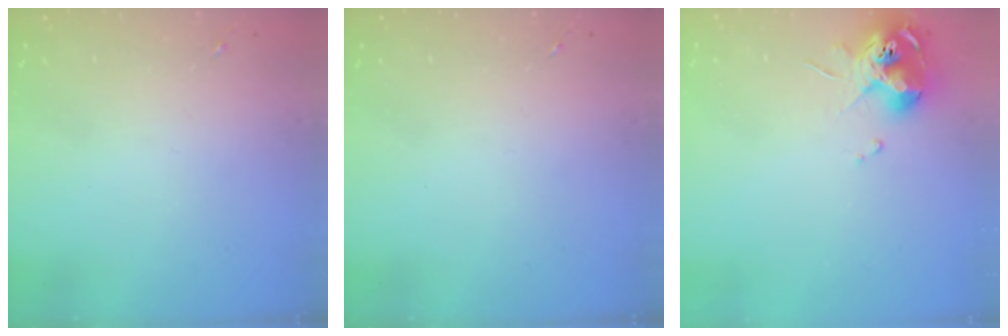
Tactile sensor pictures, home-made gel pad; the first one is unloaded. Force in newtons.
{"total": 0.0}
{"total": 10.7, "press": 10.6, "slide": 0.9}